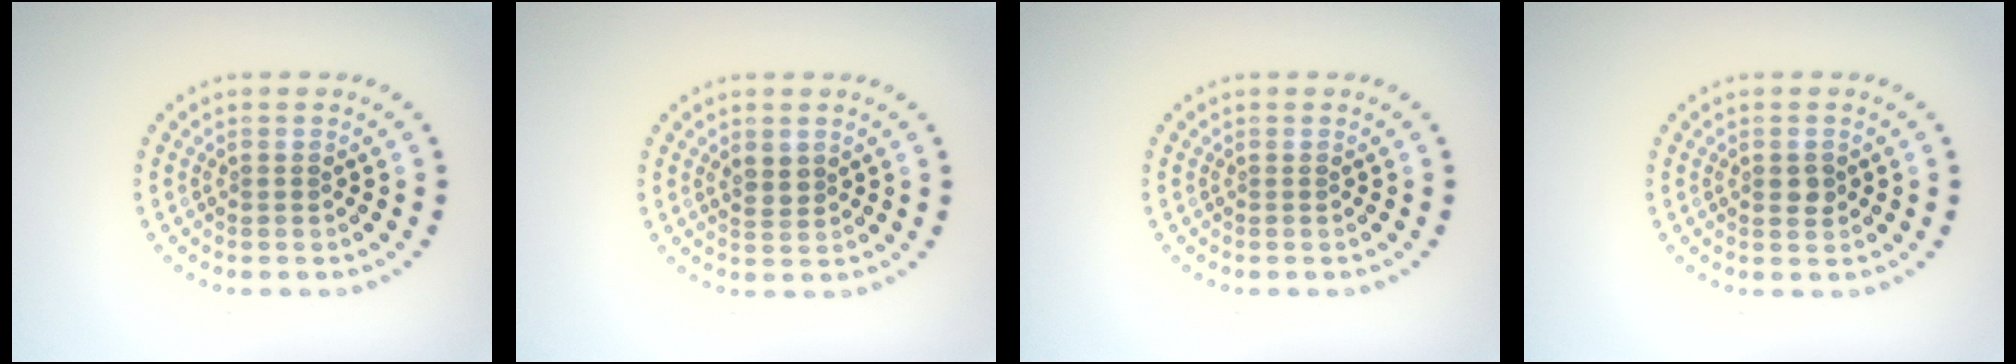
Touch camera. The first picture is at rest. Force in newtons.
{"total": 1.5, "press": 1.4, "slide": 0.5}
{"total": 0.0}
{"total": 1.4, "press": 1.4, "slide": 0.1}